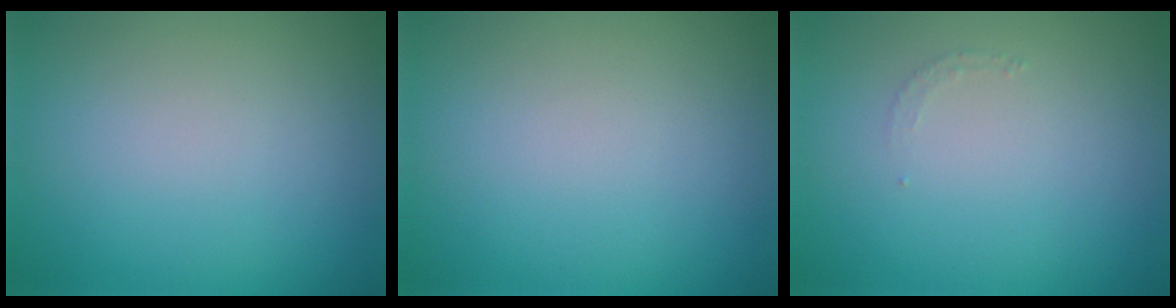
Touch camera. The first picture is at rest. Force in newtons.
{"total": 0.0}
{"total": 0.8, "press": 0.8, "slide": 0.1}